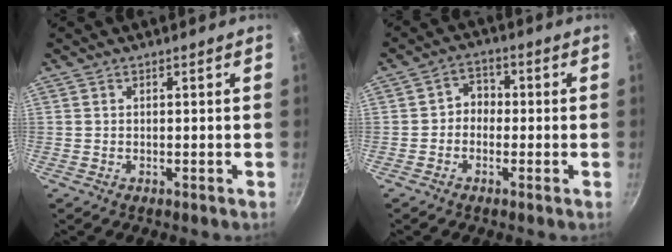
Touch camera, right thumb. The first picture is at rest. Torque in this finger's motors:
{"motor_torque": [-0.52, 0.42, 0.24, -0.30, -0.03]}